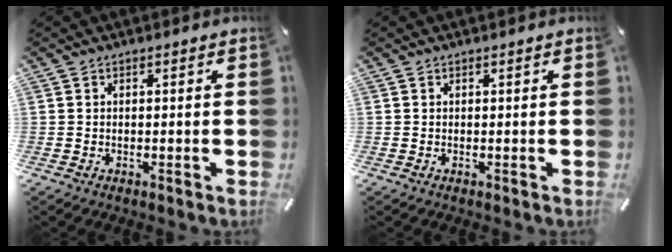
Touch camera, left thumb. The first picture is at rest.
{"total": 0.0}